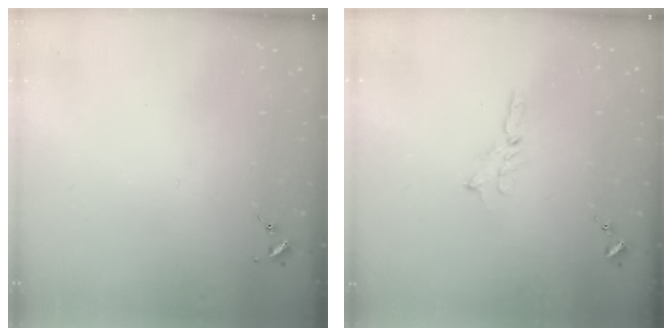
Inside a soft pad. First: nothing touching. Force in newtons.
{"total": 3.5, "press": 3.5, "slide": 0.1}